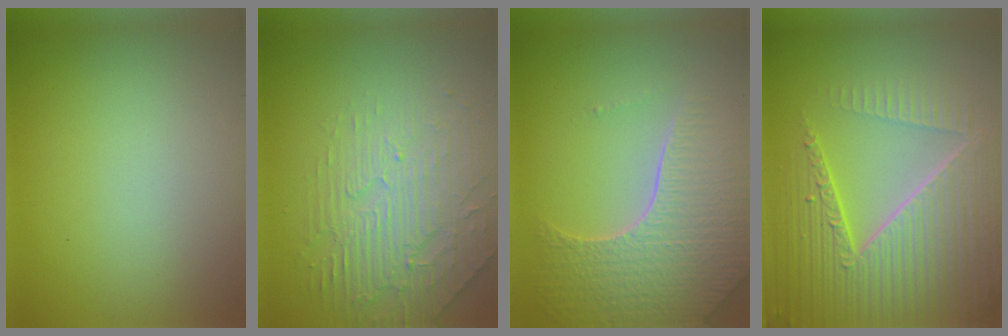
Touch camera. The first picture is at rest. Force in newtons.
{"total": 4.0, "press": 3.6, "slide": 1.6}
{"total": 7.4, "press": 5.5, "slide": 5.0}
{"total": 8.8, "press": 6.1, "slide": 6.4}